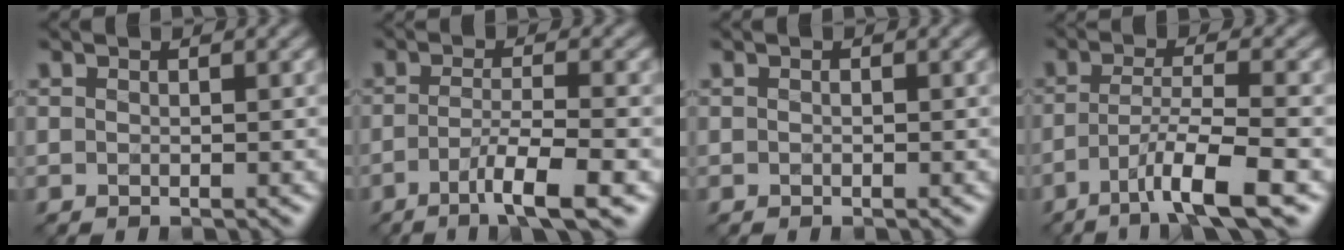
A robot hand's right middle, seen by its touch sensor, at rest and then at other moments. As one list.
[{"total": 5.4, "force": [-2.4, 1.0, 4.7], "torque": [-0.075, 0.000, -0.046]}, {"total": 0.0}, {"total": 6.4, "force": [-3.5, 0.9, 5.2], "torque": [-0.083, 0.009, -0.064]}]